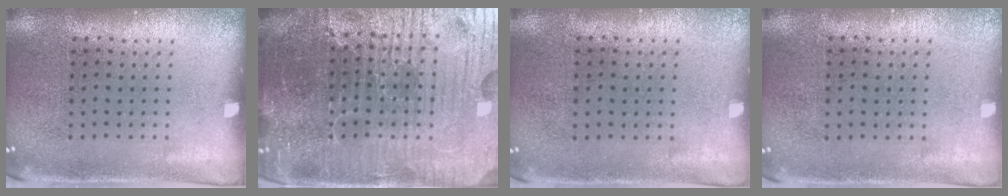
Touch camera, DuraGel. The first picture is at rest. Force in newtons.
{"total": 6.4, "press": 5.8, "slide": 2.7}
{"total": 0.0}
{"total": 0.0}